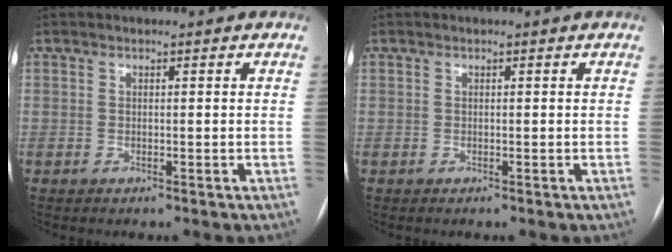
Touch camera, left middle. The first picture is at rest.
{"total": 0.0}